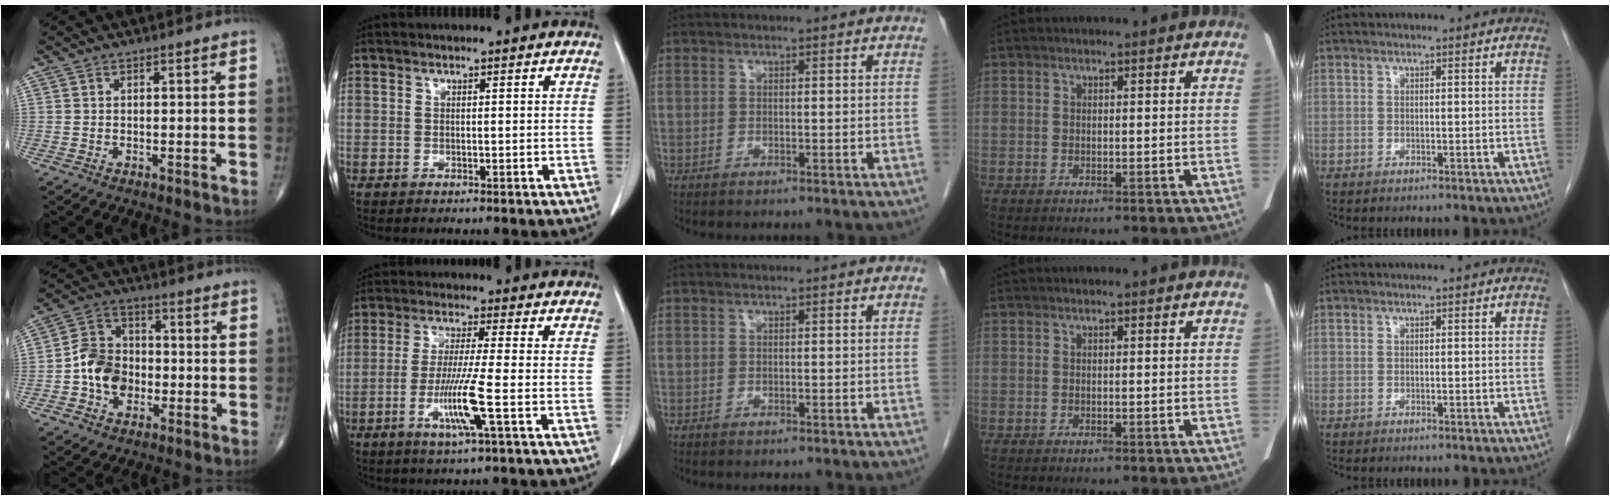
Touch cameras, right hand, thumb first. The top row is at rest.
{"thumb": {"total": 9.9, "force": [-2.1, 7.7, 5.9], "torque": [-0.081, 0.030, -0.046]}, "index": {"total": 8.0, "force": [-2.6, -1.0, 7.5], "torque": [-0.147, -0.016, -0.051]}}